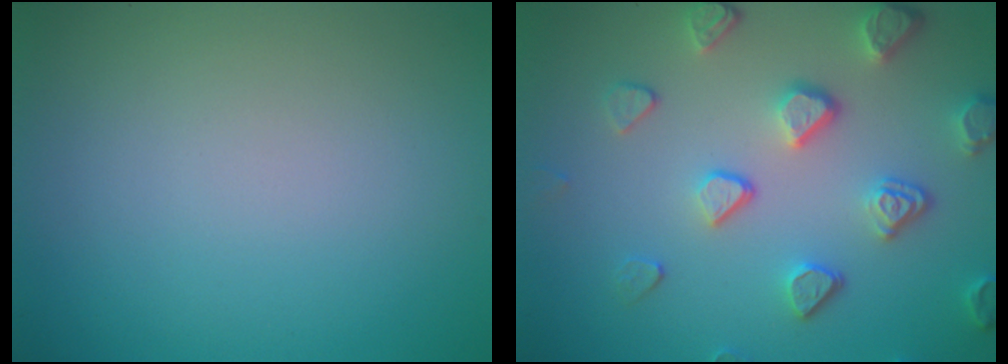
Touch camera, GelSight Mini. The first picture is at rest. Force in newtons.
{"total": 4.1, "press": 3.6, "slide": 2.0}